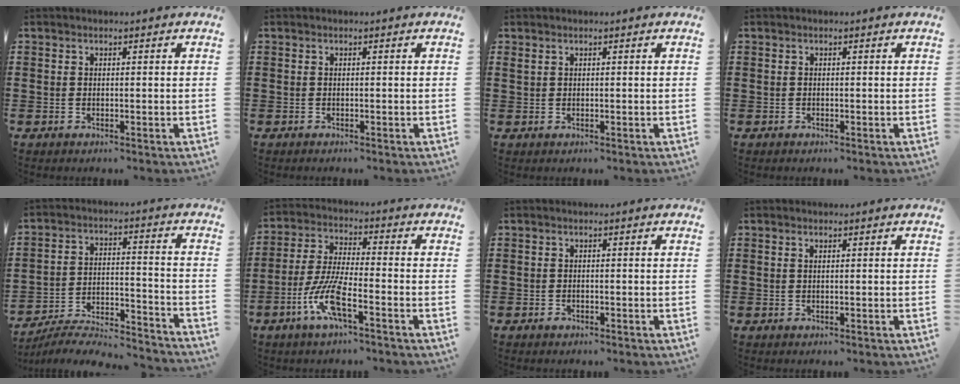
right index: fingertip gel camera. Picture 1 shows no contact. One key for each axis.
{"total": 0.0}
{"total": 0.8, "fx": 0.6, "fy": 0.5, "fz": 0.2, "tx": -0.006, "ty": 0.004, "tz": 0.012}
{"total": 0.0}
{"total": 6.4, "fx": -6.1, "fy": 0.4, "fz": 1.6, "tx": -0.034, "ty": -0.001, "tz": -0.125}
{"total": 8.5, "fx": -4.1, "fy": 1.7, "fz": 7.2, "tx": -0.170, "ty": -0.014, "tz": -0.082}
{"total": 0.7, "fx": -0.5, "fy": 0.4, "fz": 0.2, "tx": -0.004, "ty": 0.000, "tz": -0.010}
{"total": 0.6, "fx": 0.2, "fy": 0.2, "fz": 0.5, "tx": -0.012, "ty": 0.001, "tz": 0.005}